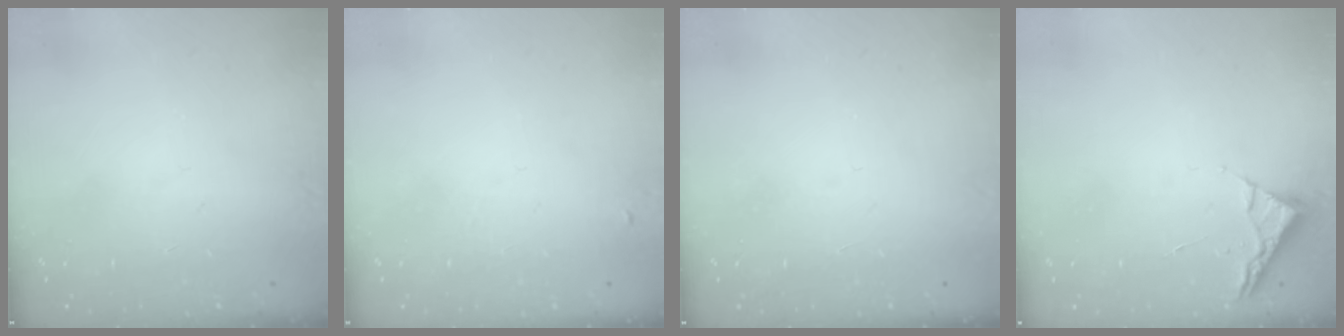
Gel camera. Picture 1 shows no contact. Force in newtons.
{"total": 3.9, "press": 3.8, "slide": 0.6}
{"total": 1.6, "press": 1.6, "slide": 0.1}
{"total": 3.1, "press": 3.0, "slide": 0.4}